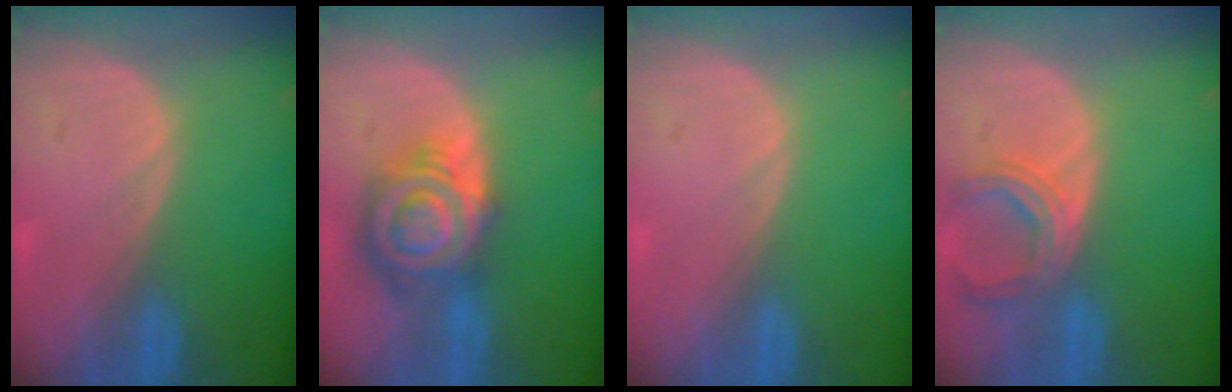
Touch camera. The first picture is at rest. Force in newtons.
{"total": 9.2, "press": 9.2, "slide": 0.6}
{"total": 0.0}
{"total": 5.8, "press": 5.6, "slide": 1.6}